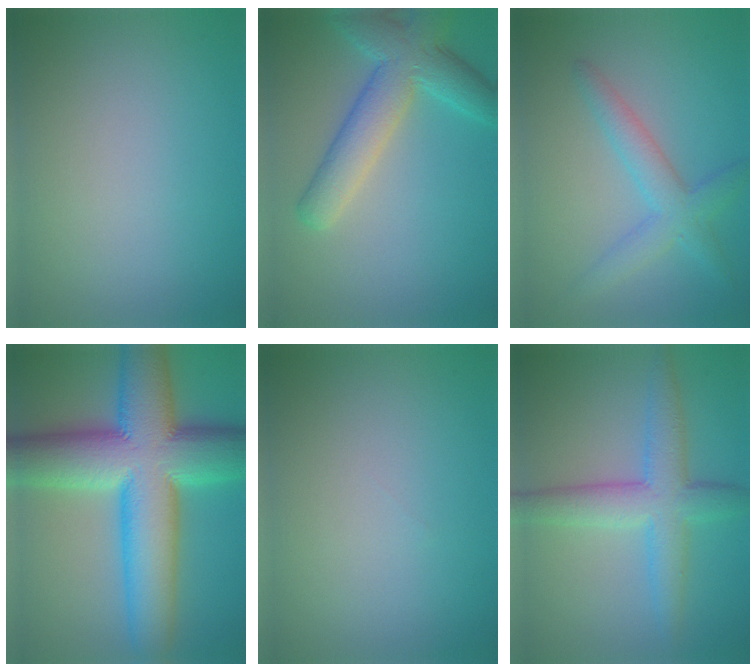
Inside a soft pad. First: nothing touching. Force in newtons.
{"total": 6.1, "press": 6.1, "slide": 0.3}
{"total": 3.5, "press": 3.5, "slide": 0.2}
{"total": 14.9, "press": 14.9, "slide": 0.5}
{"total": 0.0}
{"total": 5.2, "press": 5.2, "slide": 0.3}